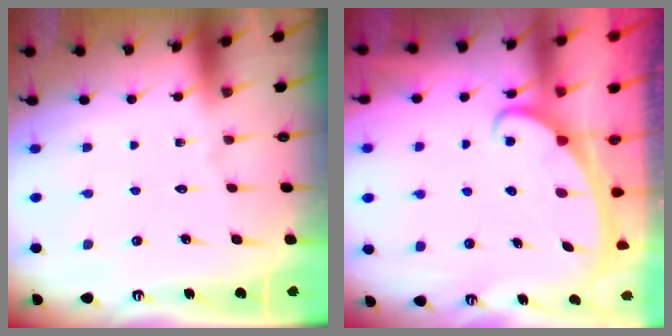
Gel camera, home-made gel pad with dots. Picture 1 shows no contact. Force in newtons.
{"total": 2.3, "press": 2.3, "slide": 0.3}